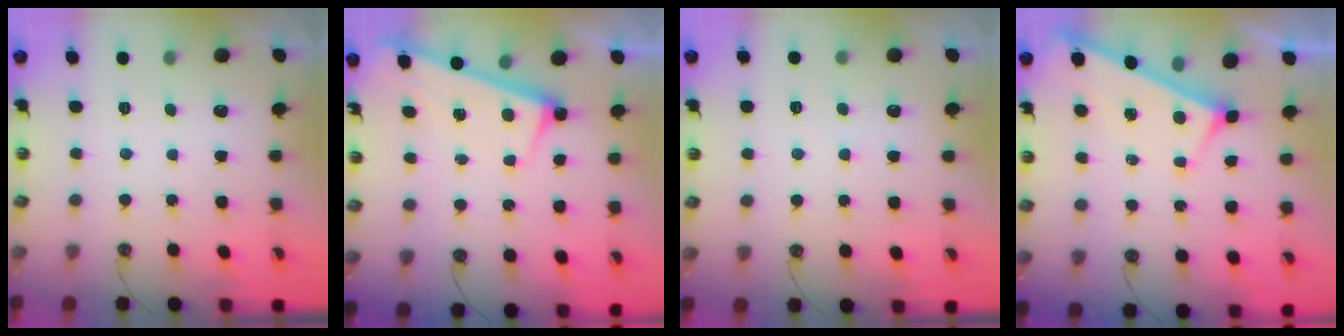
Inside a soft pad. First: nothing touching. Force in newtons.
{"total": 2.7, "press": 2.5, "slide": 1.0}
{"total": 6.4, "press": 6.4, "slide": 0.4}
{"total": 4.5, "press": 4.5, "slide": 0.1}